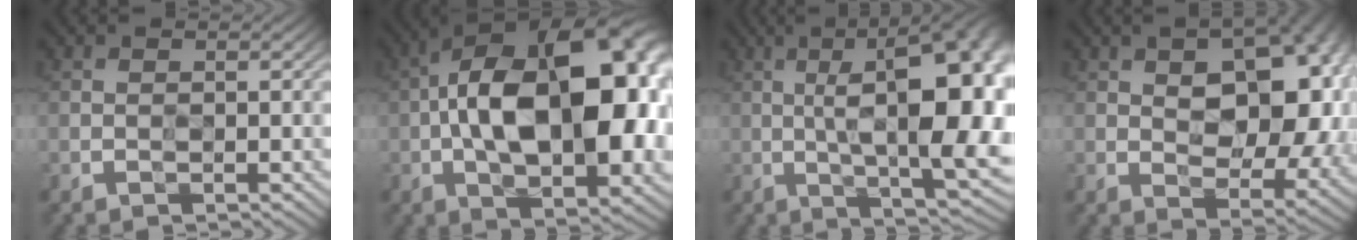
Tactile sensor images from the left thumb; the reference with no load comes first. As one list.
[{"total": 18.7, "force": [-1.1, 10.3, 15.6], "torque": [-0.253, 0.006, -0.021]}, {"total": 18.7, "force": [-0.3, 7.0, 17.3], "torque": [-0.209, 0.048, -0.010]}, {"total": 16.1, "force": [2.4, 9.8, 12.4], "torque": [-0.132, 0.002, 0.053]}]